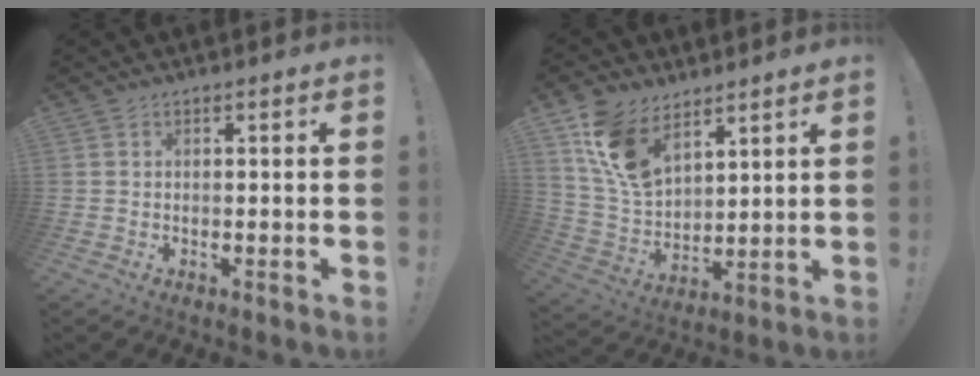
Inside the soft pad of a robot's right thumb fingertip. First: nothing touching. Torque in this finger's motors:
{"motor_torque": [1.89, 1.92, 0.21, 0.23, 0.26]}